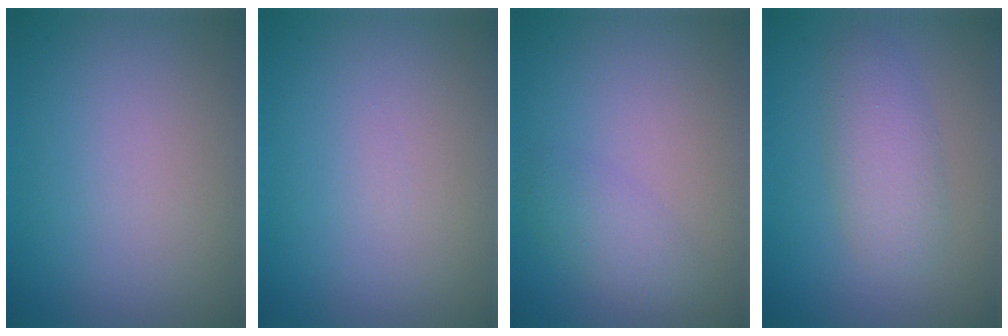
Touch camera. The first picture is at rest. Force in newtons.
{"total": 0.0}
{"total": 2.0, "press": 2.0, "slide": 0.2}
{"total": 3.3, "press": 3.3, "slide": 0.1}